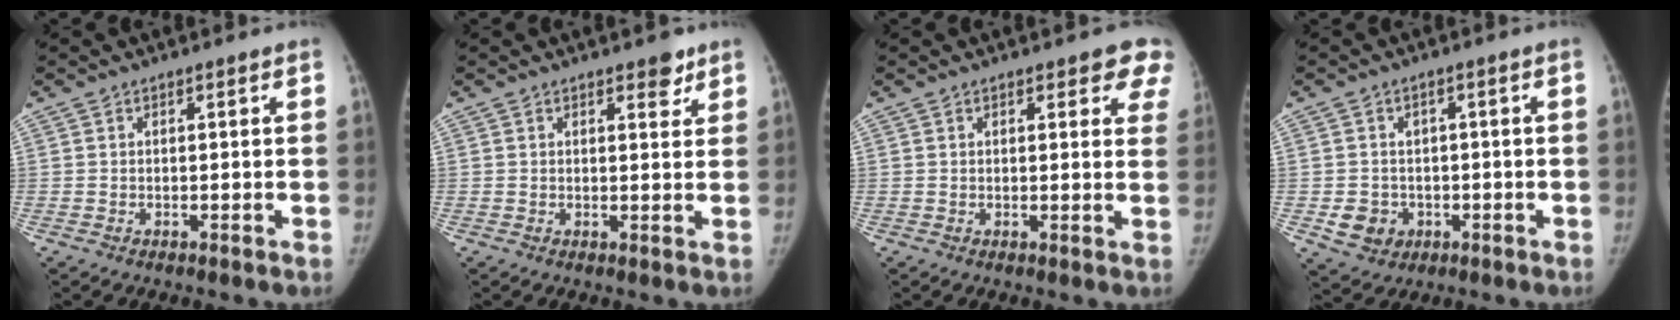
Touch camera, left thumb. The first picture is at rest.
{"total": 2.9, "force": [2.0, 1.4, 1.6], "torque": [-0.003, -0.011, 0.026]}
{"total": 6.1, "force": [4.3, 2.6, 3.5], "torque": [0.000, -0.016, 0.035]}
{"total": 6.0, "force": [-1.4, 5.5, 2.0], "torque": [-0.006, 0.007, -0.010]}